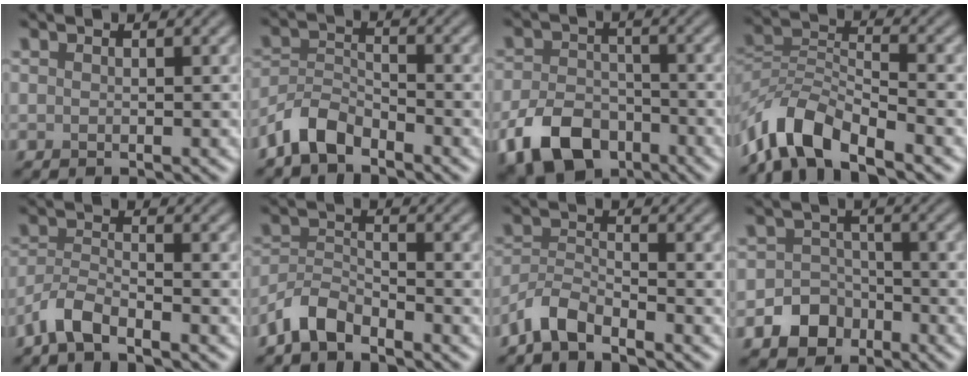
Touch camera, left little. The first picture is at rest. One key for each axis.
{"total": 3.6, "fx": -3.0, "fy": 1.4, "fz": 1.5, "tx": -0.030, "ty": 0.005, "tz": -0.071}
{"total": 6.9, "fx": -3.7, "fy": 4.3, "fz": 3.8, "tx": -0.078, "ty": -0.008, "tz": -0.070}
{"total": 7.4, "fx": -5.6, "fy": 2.5, "fz": 4.2, "tx": -0.072, "ty": -0.001, "tz": -0.121}
{"total": 3.1, "fx": -2.5, "fy": 0.7, "fz": 1.7, "tx": -0.037, "ty": 0.001, "tz": -0.059}
{"total": 3.3, "fx": -2.8, "fy": 1.0, "fz": 1.3, "tx": -0.028, "ty": 0.006, "tz": -0.067}
{"total": 3.2, "fx": -2.7, "fy": 0.7, "fz": 1.5, "tx": -0.031, "ty": 0.003, "tz": -0.066}
{"total": 3.9, "fx": -2.1, "fy": 3.1, "fz": 1.1, "tx": 0.003, "ty": 0.004, "tz": -0.048}